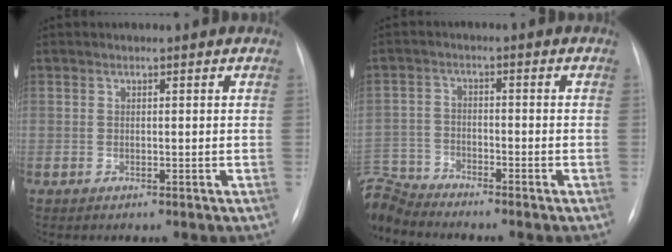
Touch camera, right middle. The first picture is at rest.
{"total": 7.5, "force": [-7.5, 0.1, 0.2], "torque": [-0.015, 0.002, -0.150]}